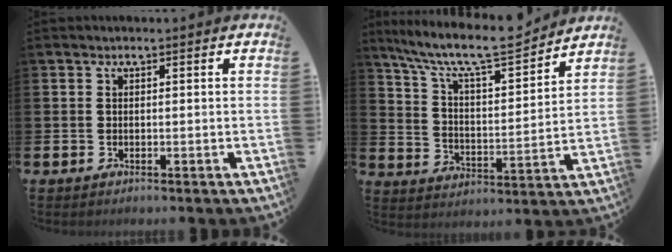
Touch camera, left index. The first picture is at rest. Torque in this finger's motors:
{"motor_torque": [1.02, -1.11, 0.29, 0.21]}